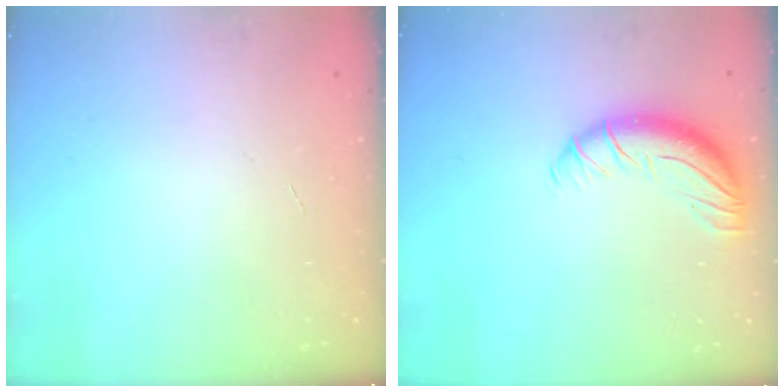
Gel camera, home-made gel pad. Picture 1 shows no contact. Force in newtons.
{"total": 11.5, "press": 11.2, "slide": 2.6}